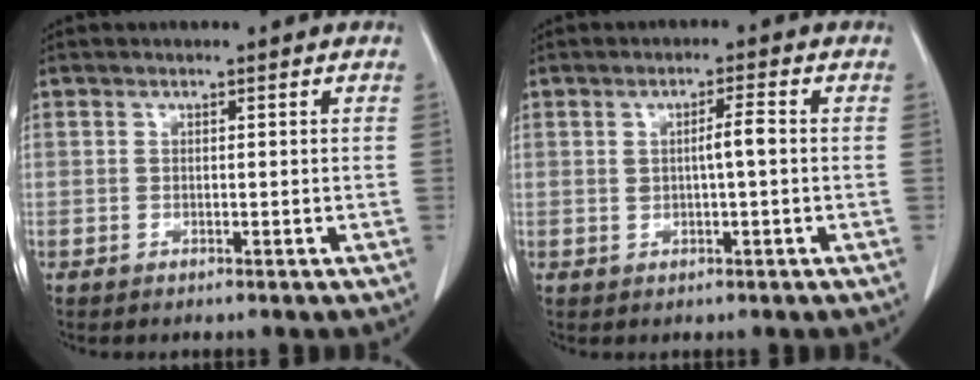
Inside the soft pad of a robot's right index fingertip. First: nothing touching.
{"total": 3.1, "force": [0.2, 0.3, 3.1], "torque": [-0.053, 0.003, 0.004]}